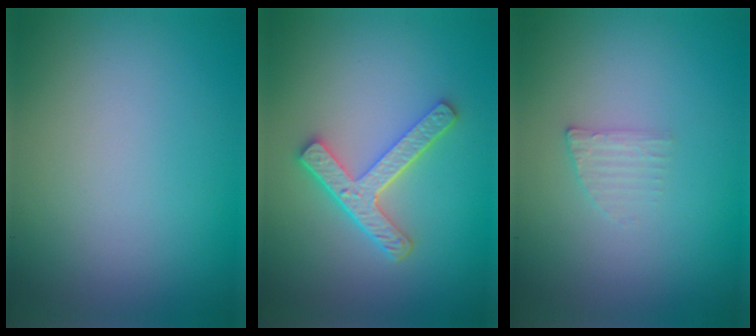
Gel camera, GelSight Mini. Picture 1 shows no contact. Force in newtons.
{"total": 4.5, "press": 3.3, "slide": 3.1}
{"total": 1.2, "press": 1.2, "slide": 0.3}